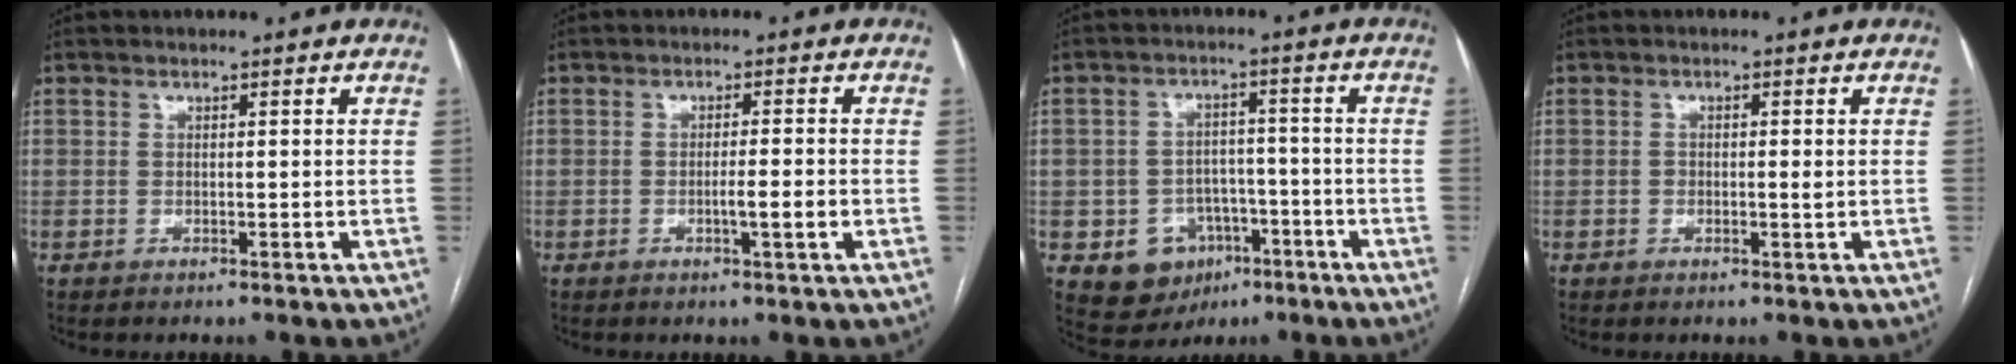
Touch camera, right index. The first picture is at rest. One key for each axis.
{"total": 3.1, "fx": -0.9, "fy": -0.3, "fz": 3.0, "tx": -0.050, "ty": -0.003, "tz": -0.014}
{"total": 7.8, "fx": -3.3, "fy": 6.6, "fz": 2.5, "tx": -0.040, "ty": 0.015, "tz": -0.039}
{"total": 1.3, "fx": -0.1, "fy": 0.3, "fz": 1.2, "tx": -0.022, "ty": 0.000, "tz": -0.001}